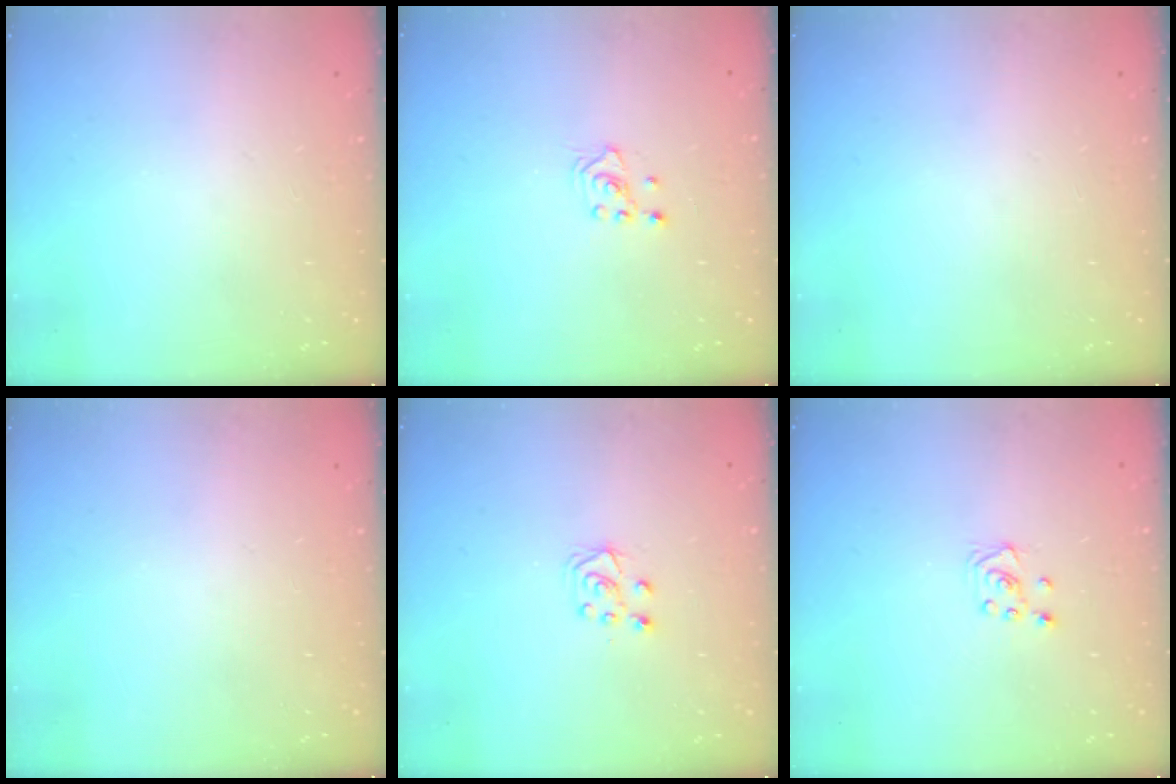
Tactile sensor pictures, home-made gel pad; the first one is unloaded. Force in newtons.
{"total": 2.1, "press": 2.1, "slide": 0.2}
{"total": 0.0}
{"total": 0.0}
{"total": 5.8, "press": 5.8, "slide": 0.5}
{"total": 3.0, "press": 3.0, "slide": 0.3}